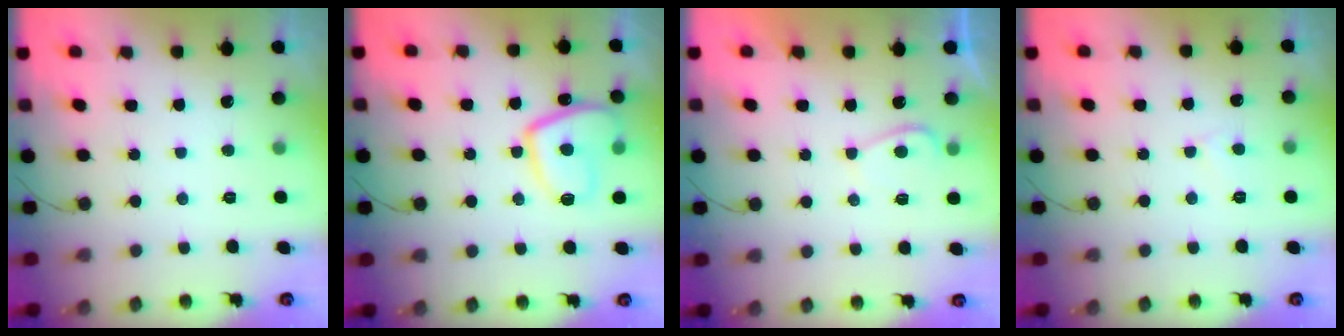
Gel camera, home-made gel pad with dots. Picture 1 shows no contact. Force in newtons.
{"total": 11.7, "press": 11.6, "slide": 1.2}
{"total": 2.3, "press": 2.2, "slide": 0.8}
{"total": 2.6, "press": 2.6, "slide": 0.2}